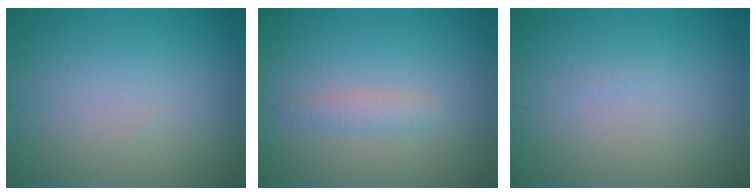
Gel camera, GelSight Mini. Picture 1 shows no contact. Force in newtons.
{"total": 1.4, "press": 1.4, "slide": 0.1}
{"total": 0.0}